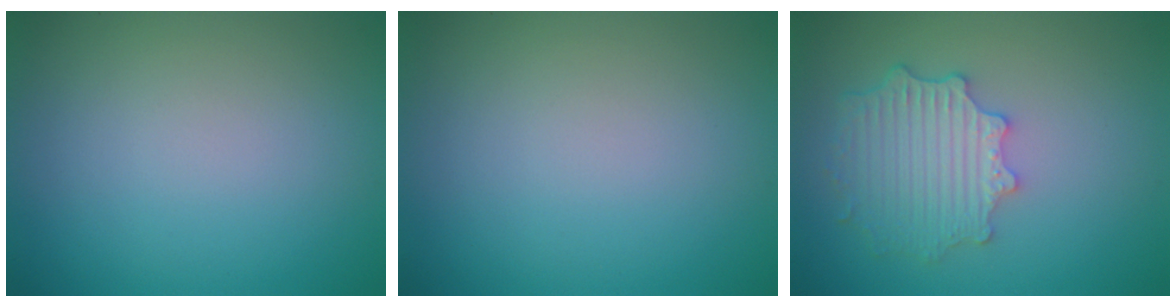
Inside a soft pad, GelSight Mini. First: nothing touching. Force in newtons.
{"total": 0.0}
{"total": 4.4, "press": 3.6, "slide": 2.5}